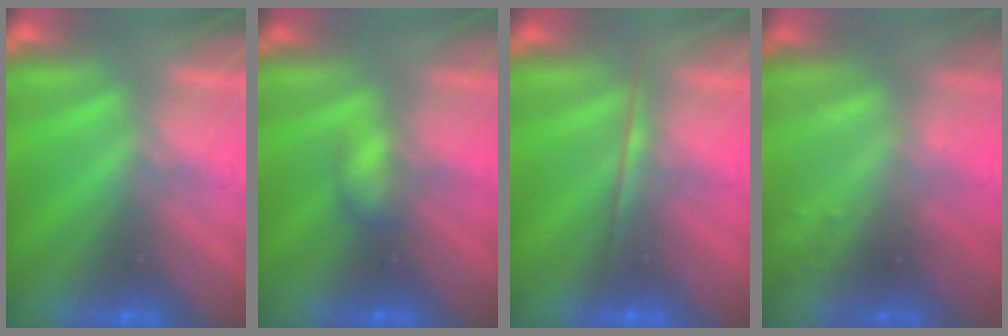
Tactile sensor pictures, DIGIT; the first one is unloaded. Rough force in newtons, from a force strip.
{"total": 2.2}
{"total": 1.7}
{"total": 2.3}